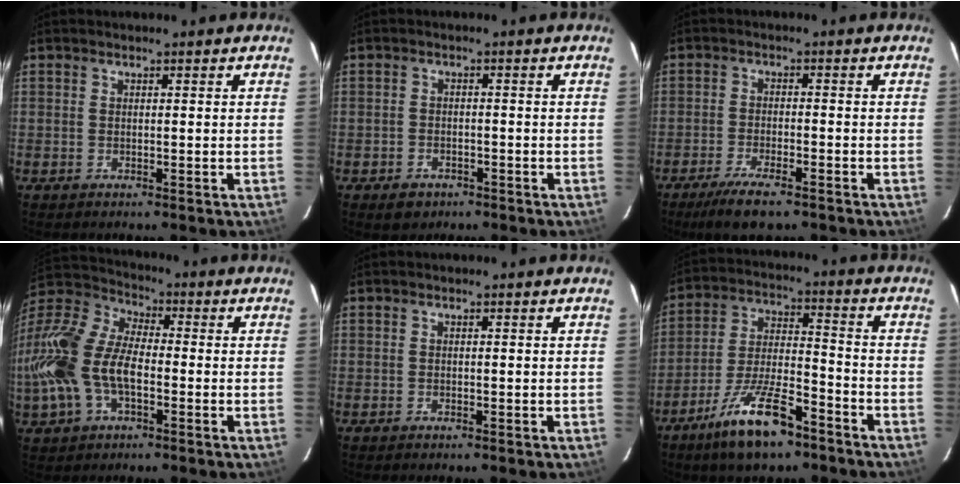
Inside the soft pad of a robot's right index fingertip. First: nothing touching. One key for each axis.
{"total": 3.8, "fx": -2.5, "fy": 2.6, "fz": 1.1, "tx": -0.031, "ty": 0.000, "tz": -0.035}
{"total": 8.1, "fx": -6.1, "fy": 1.9, "fz": 5.1, "tx": -0.120, "ty": -0.021, "tz": -0.108}
{"total": 20.4, "fx": -4.7, "fy": 11.6, "fz": 16.1, "tx": -0.361, "ty": 0.002, "tz": -0.094}
{"total": 0.0}
{"total": 13.3, "fx": -9.2, "fy": 3.8, "fz": 8.9, "tx": -0.182, "ty": -0.010, "tz": -0.164}